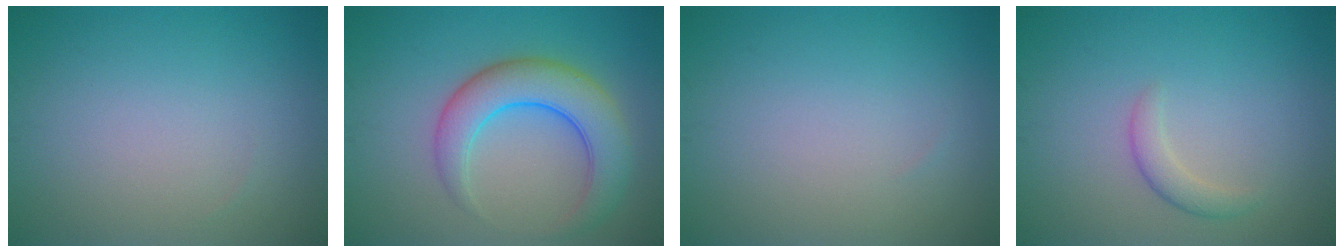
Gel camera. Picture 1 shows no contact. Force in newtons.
{"total": 6.1, "press": 6.1, "slide": 0.4}
{"total": 0.0}
{"total": 1.7, "press": 1.7, "slide": 0.1}